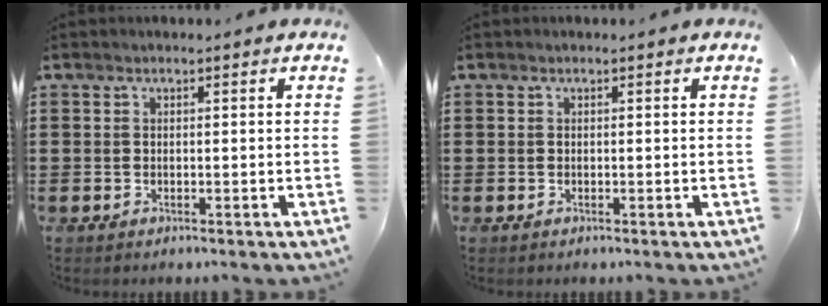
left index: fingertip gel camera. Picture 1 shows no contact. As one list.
[{"total": 0.0}]